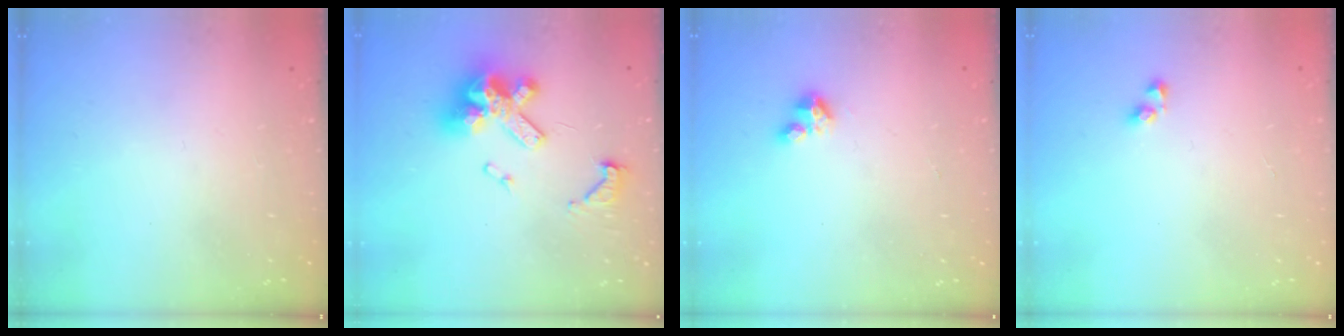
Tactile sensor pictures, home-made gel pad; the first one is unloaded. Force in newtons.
{"total": 14.9, "press": 14.8, "slide": 1.6}
{"total": 2.8, "press": 2.8, "slide": 0.2}
{"total": 2.9, "press": 2.9, "slide": 0.2}